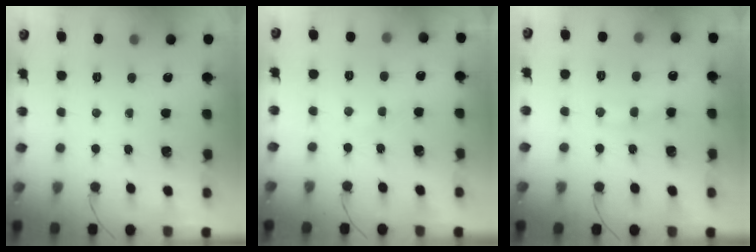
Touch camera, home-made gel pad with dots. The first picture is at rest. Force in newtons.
{"total": 5.2, "press": 5.1, "slide": 1.0}
{"total": 9.8, "press": 9.7, "slide": 1.0}